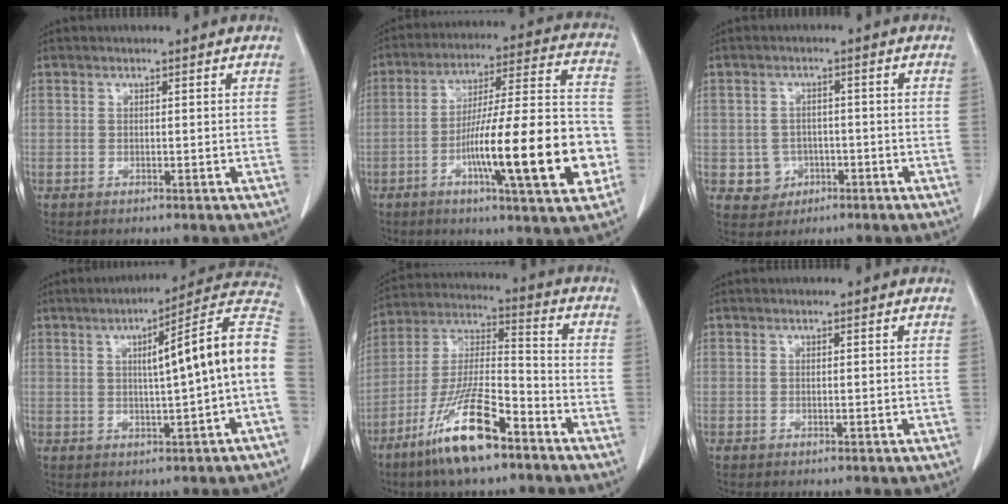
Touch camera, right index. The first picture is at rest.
{"total": 20.8, "force": [-6.3, 2.0, 19.7], "torque": [-0.286, 0.009, -0.091]}
{"total": 4.0, "force": [-1.1, 3.8, 0.3], "torque": [0.004, 0.011, -0.008]}
{"total": 13.8, "force": [0.4, -0.2, 13.8], "torque": [-0.186, 0.032, -0.001]}
{"total": 15.1, "force": [-9.3, 2.9, 11.5], "torque": [-0.233, -0.021, -0.171]}
{"total": 0.0}